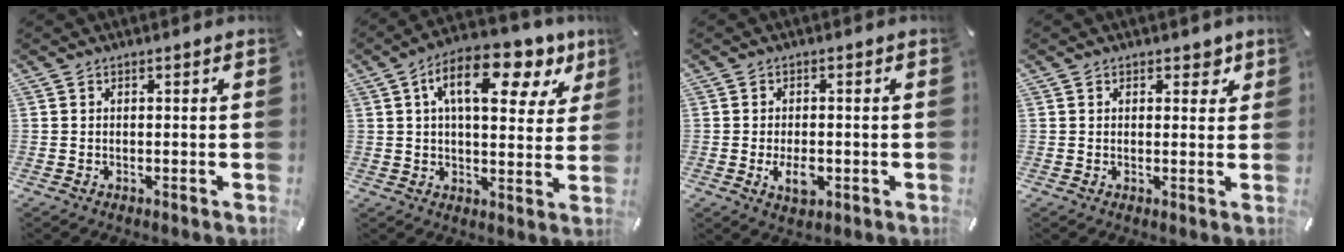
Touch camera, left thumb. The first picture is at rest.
{"total": 15.3, "force": [7.3, 7.2, 11.3], "torque": [-0.176, -0.027, 0.117]}
{"total": 5.1, "force": [-1.3, 2.9, 4.0], "torque": [-0.084, -0.005, -0.028]}
{"total": 2.8, "force": [1.5, 1.8, 1.5], "torque": [-0.001, -0.005, 0.018]}